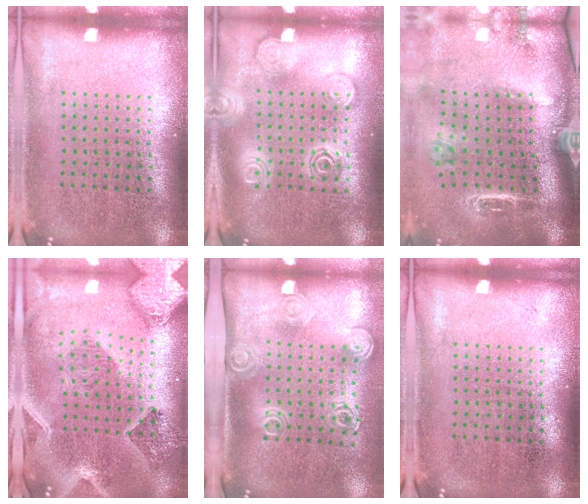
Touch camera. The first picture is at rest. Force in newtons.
{"total": 1.8, "press": 1.8, "slide": 0.2}
{"total": 2.6, "press": 1.9, "slide": 1.7}
{"total": 2.3, "press": 2.1, "slide": 1.0}
{"total": 2.0, "press": 1.4, "slide": 1.4}
{"total": 0.0}